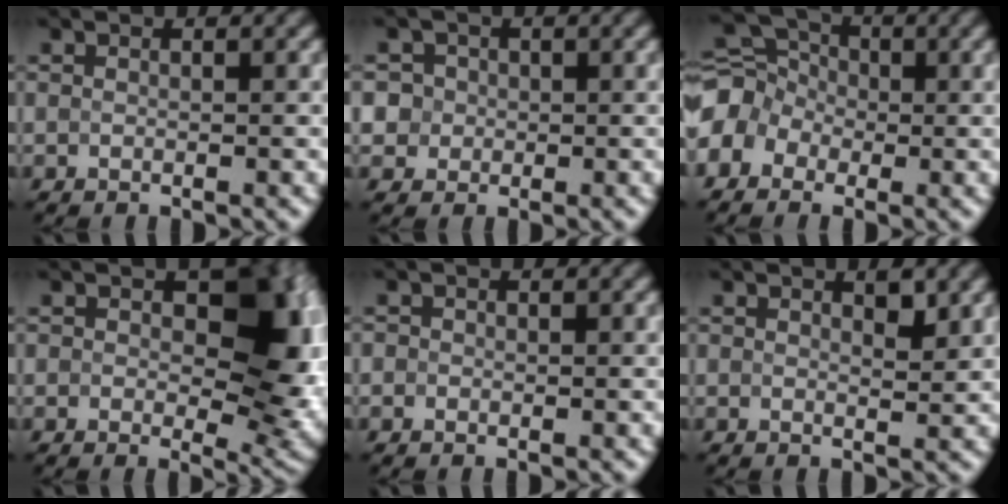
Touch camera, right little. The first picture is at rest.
{"total": 4.8, "force": [0.8, 4.5, 1.3], "torque": [-0.020, 0.037, -0.006]}
{"total": 6.2, "force": [-1.5, 5.0, 3.4], "torque": [-0.066, 0.023, -0.051]}
{"total": 10.9, "force": [1.1, 6.4, 8.8], "torque": [-0.093, -0.001, 0.011]}
{"total": 0.5, "force": [-0.1, 0.5, 0.0], "torque": [0.003, -0.006, -0.005]}
{"total": 1.2, "force": [0.7, 0.3, 1.0], "torque": [-0.016, -0.003, 0.012]}